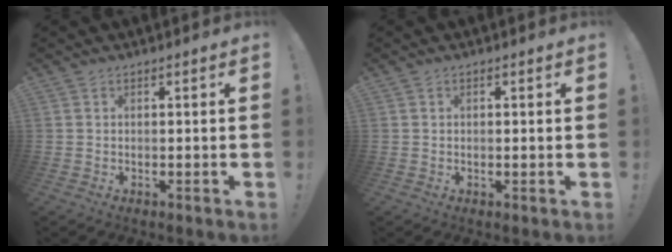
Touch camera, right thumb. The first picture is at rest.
{"total": 0.5, "force": [0.0, 0.2, 0.5], "torque": [-0.008, 0.002, 0.000]}